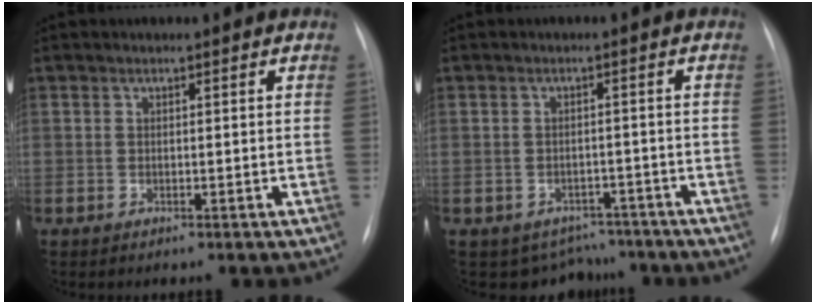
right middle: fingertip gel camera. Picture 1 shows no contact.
{"total": 5.9, "force": [-5.0, 3.1, -0.5], "torque": [0.021, 0.021, -0.060]}